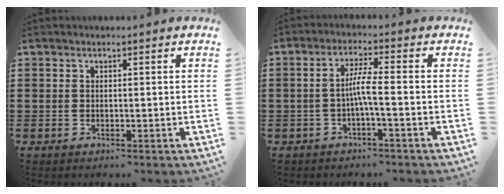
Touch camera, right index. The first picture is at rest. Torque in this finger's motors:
{"motor_torque": [0.53, -0.36, 0.14, 0.08]}